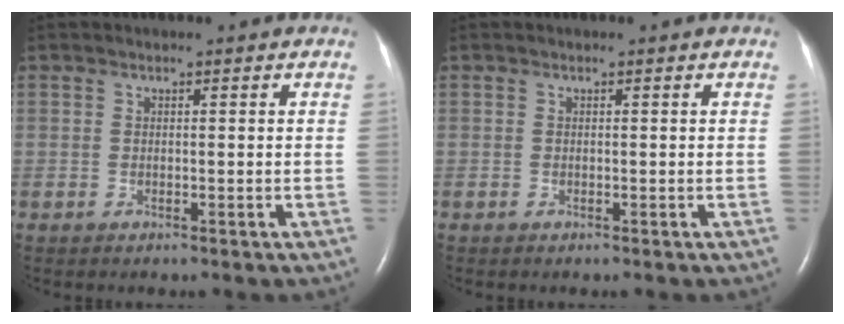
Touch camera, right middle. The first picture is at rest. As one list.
[{"total": 0.0}]